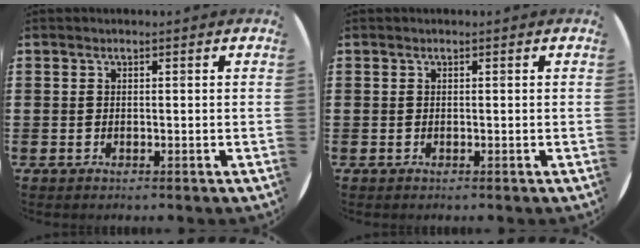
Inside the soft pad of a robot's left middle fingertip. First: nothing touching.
{"total": 0.0}